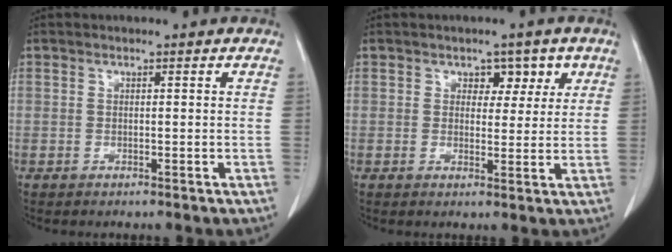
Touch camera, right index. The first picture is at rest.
{"total": 3.7, "force": [1.8, 2.6, 1.9], "torque": [-0.010, 0.008, 0.024]}